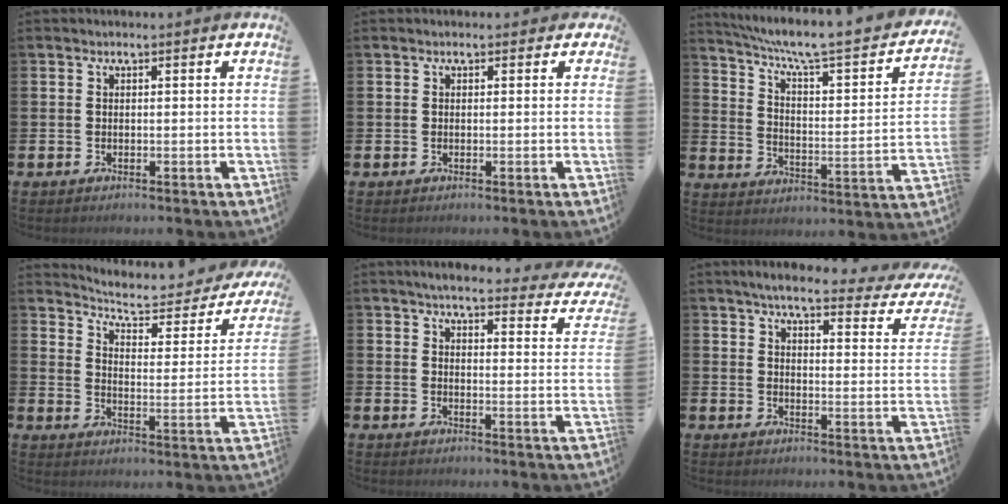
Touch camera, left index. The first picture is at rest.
{"total": 0.7, "force": [0.0, 0.7, 0.3], "torque": [-0.004, 0.009, -0.004]}
{"total": 6.9, "force": [5.5, 0.7, 4.1], "torque": [-0.101, -0.047, 0.083]}
{"total": 5.8, "force": [5.1, 1.5, 2.3], "torque": [-0.071, -0.037, 0.080]}
{"total": 4.2, "force": [3.7, 0.8, 1.8], "torque": [-0.039, -0.025, 0.058]}
{"total": 5.1, "force": [4.1, 1.0, 2.7], "torque": [-0.051, -0.031, 0.060]}